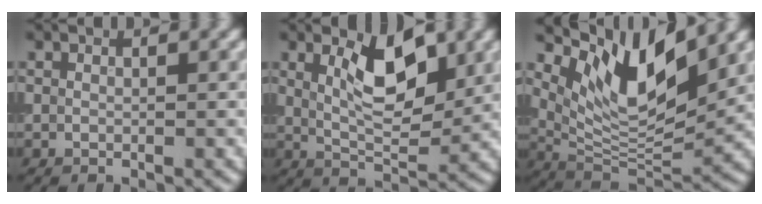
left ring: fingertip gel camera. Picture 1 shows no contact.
{"total": 5.2, "force": [1.9, 2.1, 4.4], "torque": [-0.073, -0.002, 0.032]}
{"total": 9.1, "force": [5.1, 3.2, 6.9], "torque": [-0.125, -0.011, 0.098]}